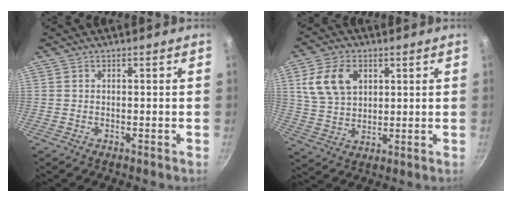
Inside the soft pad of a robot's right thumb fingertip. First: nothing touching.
{"total": 10.8, "force": [3.8, 7.4, 6.9], "torque": [-0.113, -0.008, 0.075]}